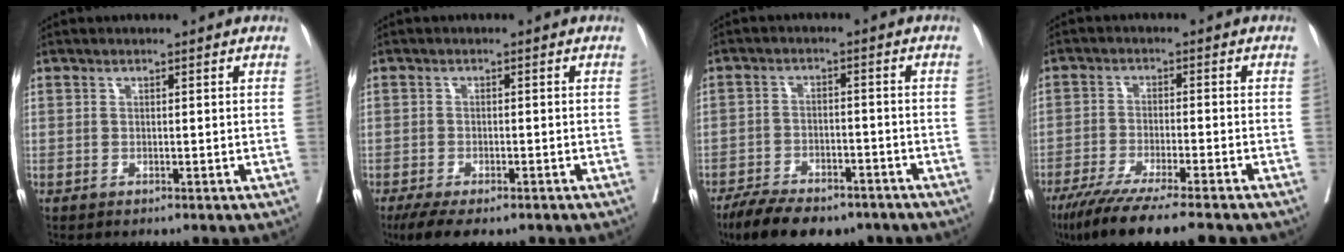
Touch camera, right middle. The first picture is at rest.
{"total": 6.7, "force": [-4.9, 2.3, 4.0], "torque": [-0.062, -0.013, -0.077]}
{"total": 13.2, "force": [-10.2, 5.3, 6.5], "torque": [-0.105, -0.002, -0.154]}
{"total": 13.0, "force": [-10.5, 0.5, 7.7], "torque": [-0.123, -0.037, -0.167]}